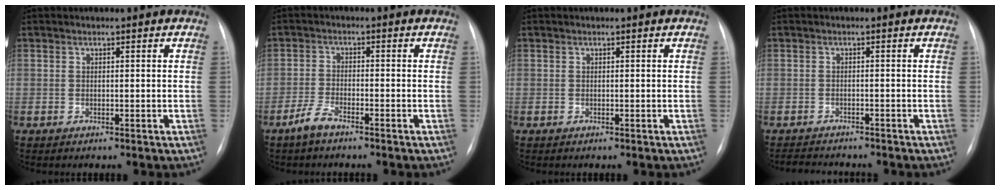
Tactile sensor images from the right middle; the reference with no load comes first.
{"total": 3.2, "force": [-2.6, 0.6, 1.8], "torque": [-0.045, -0.003, -0.054]}
{"total": 0.0}
{"total": 4.8, "force": [-4.6, 0.8, 1.2], "torque": [-0.020, -0.012, -0.066]}